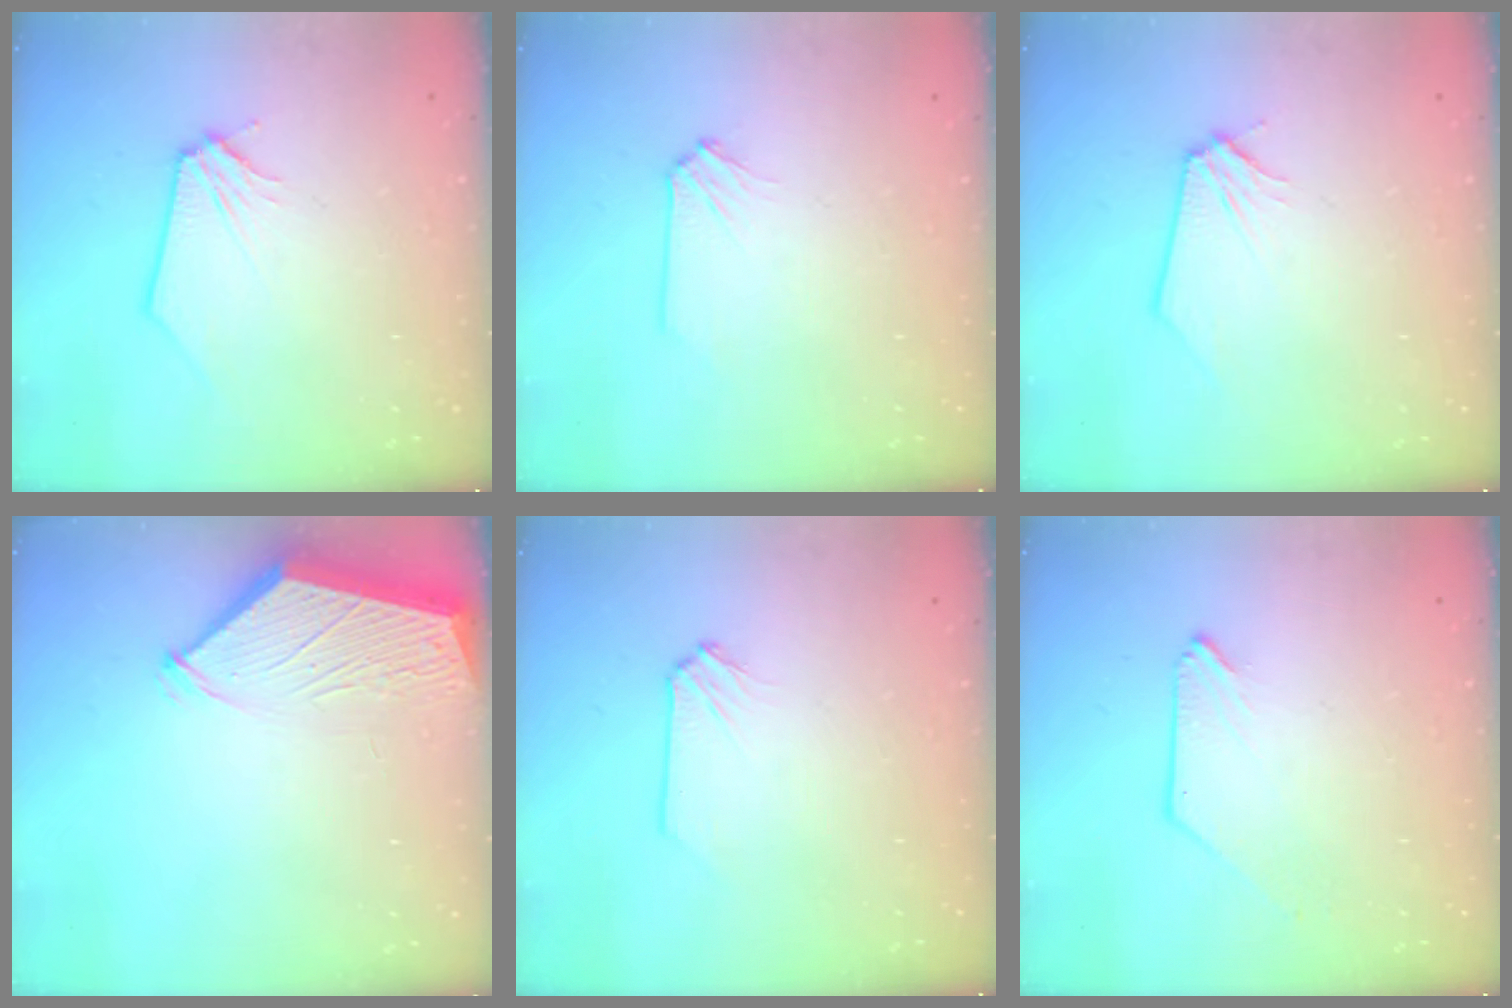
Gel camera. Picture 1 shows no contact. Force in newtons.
{"total": 0.0}
{"total": 0.0}
{"total": 3.3, "press": 3.3, "slide": 0.5}
{"total": 0.0}
{"total": 0.0}